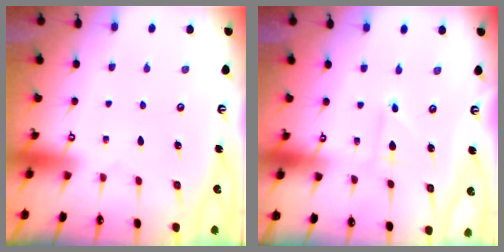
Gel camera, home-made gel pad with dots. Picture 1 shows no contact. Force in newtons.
{"total": 1.0, "press": 1.0, "slide": 0.1}